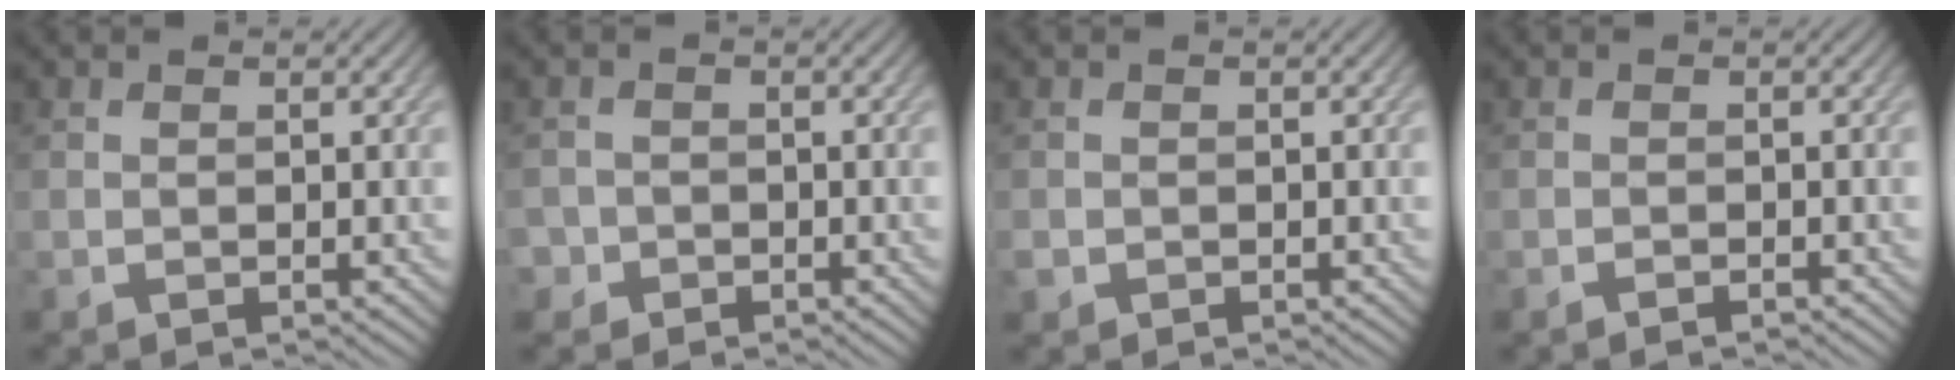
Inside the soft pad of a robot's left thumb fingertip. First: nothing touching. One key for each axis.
{"total": 2.0, "fx": -0.9, "fy": 1.8, "fz": 0.1, "tx": 0.004, "ty": -0.001, "tz": -0.022}
{"total": 1.1, "fx": -0.6, "fy": 0.9, "fz": 0.3, "tx": -0.007, "ty": -0.008, "tz": -0.014}
{"total": 0.8, "fx": -0.7, "fy": 0.0, "fz": 0.4, "tx": -0.005, "ty": 0.000, "tz": -0.012}